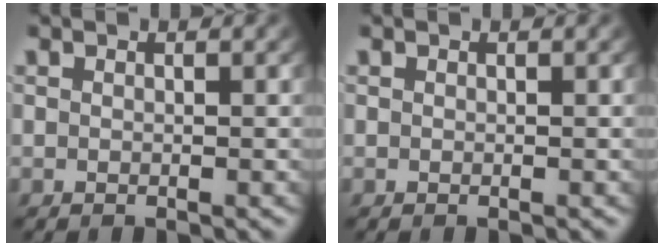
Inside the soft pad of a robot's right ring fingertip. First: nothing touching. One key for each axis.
{"total": 0.0}